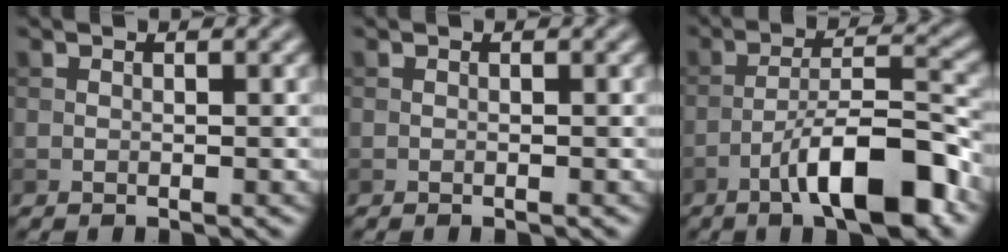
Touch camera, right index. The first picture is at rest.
{"total": 0.0}
{"total": 9.1, "force": [-5.1, 2.2, 7.2], "torque": [-0.111, 0.021, -0.084]}